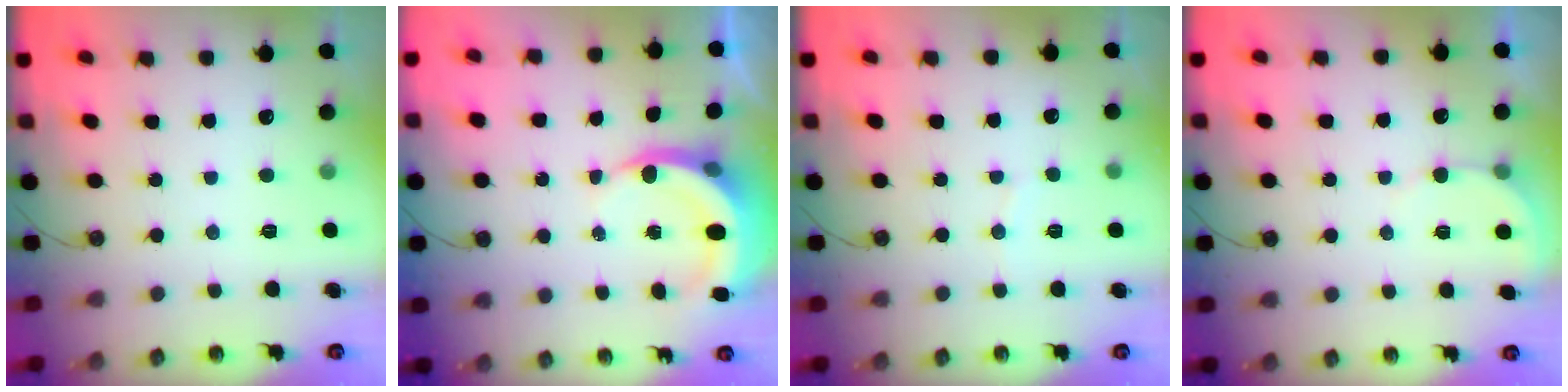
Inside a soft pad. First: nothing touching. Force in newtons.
{"total": 6.5, "press": 6.5, "slide": 1.0}
{"total": 3.0, "press": 3.0, "slide": 0.4}
{"total": 3.6, "press": 3.5, "slide": 1.1}